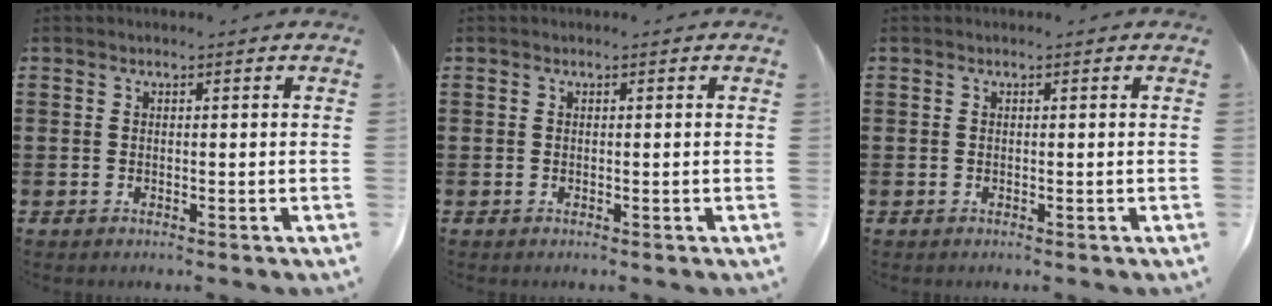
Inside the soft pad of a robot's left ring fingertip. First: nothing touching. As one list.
[{"total": 0.0}, {"total": 0.0}]